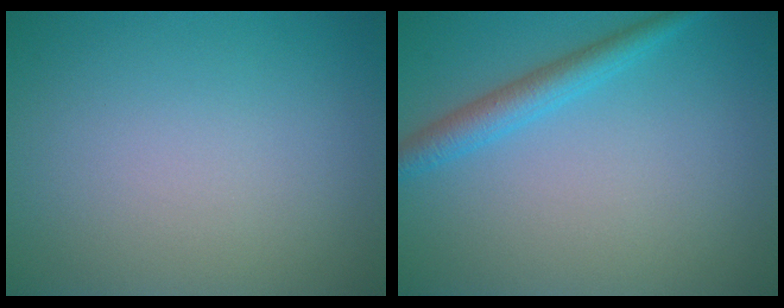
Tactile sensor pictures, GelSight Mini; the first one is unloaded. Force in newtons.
{"total": 2.8, "press": 2.7, "slide": 0.2}